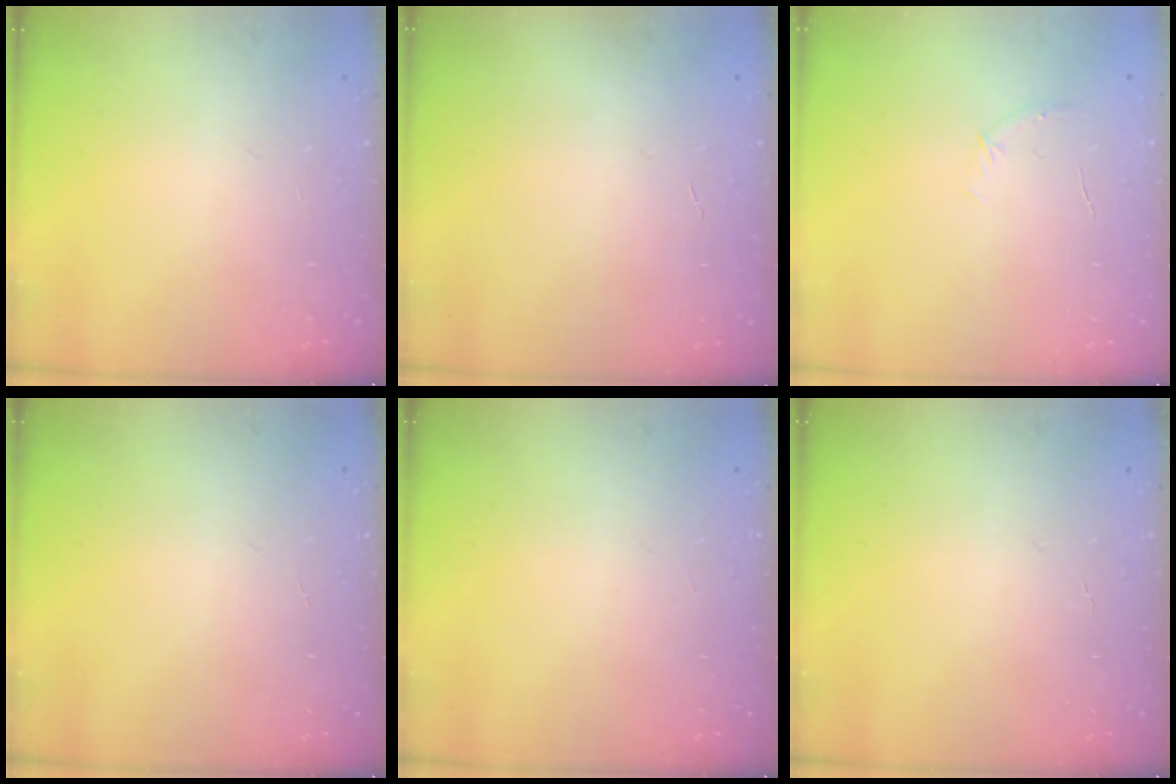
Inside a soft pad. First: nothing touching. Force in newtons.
{"total": 0.0}
{"total": 3.8, "press": 3.6, "slide": 1.2}
{"total": 0.0}
{"total": 0.0}
{"total": 0.0}